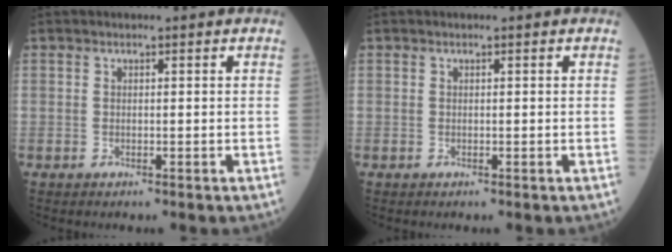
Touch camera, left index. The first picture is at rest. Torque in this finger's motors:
{"motor_torque": [0.00, 0.00, 0.00, 0.00]}